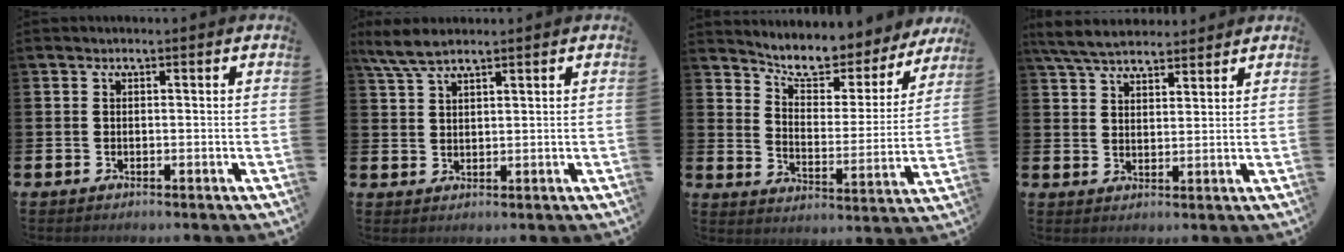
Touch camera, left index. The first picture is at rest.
{"total": 4.7, "force": [4.0, 1.0, 2.4], "torque": [-0.054, -0.007, 0.072]}
{"total": 8.2, "force": [7.5, 2.3, 2.1], "torque": [-0.069, -0.061, 0.128]}
{"total": 5.8, "force": [5.4, 1.4, 1.5], "torque": [-0.052, -0.014, 0.101]}